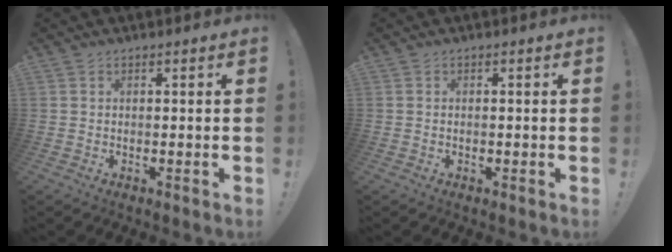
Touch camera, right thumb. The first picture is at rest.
{"total": 0.0}